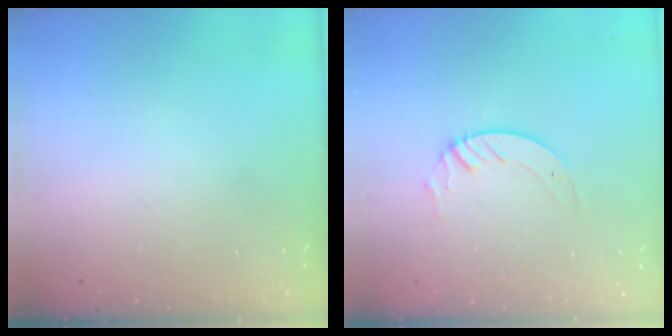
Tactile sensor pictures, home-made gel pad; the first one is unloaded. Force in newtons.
{"total": 3.6, "press": 3.6, "slide": 0.3}